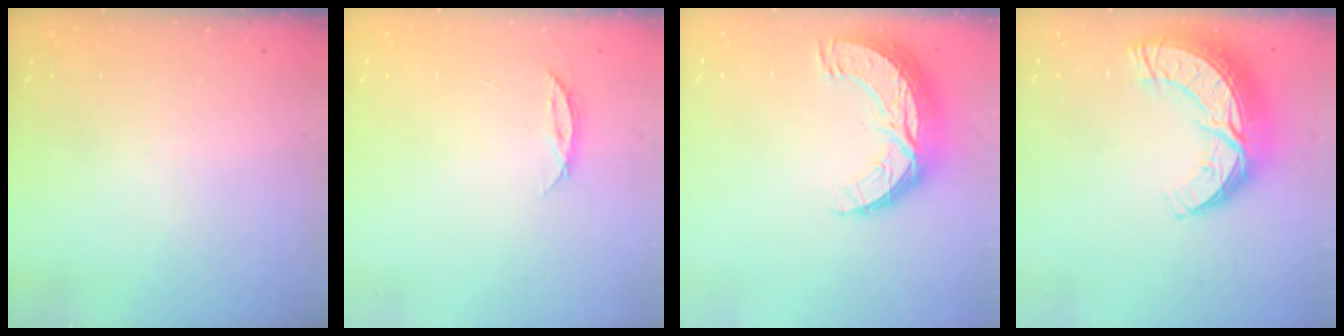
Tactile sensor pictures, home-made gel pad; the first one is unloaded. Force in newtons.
{"total": 4.0, "press": 3.9, "slide": 0.4}
{"total": 12.7, "press": 12.6, "slide": 0.9}
{"total": 17.3, "press": 17.2, "slide": 1.2}